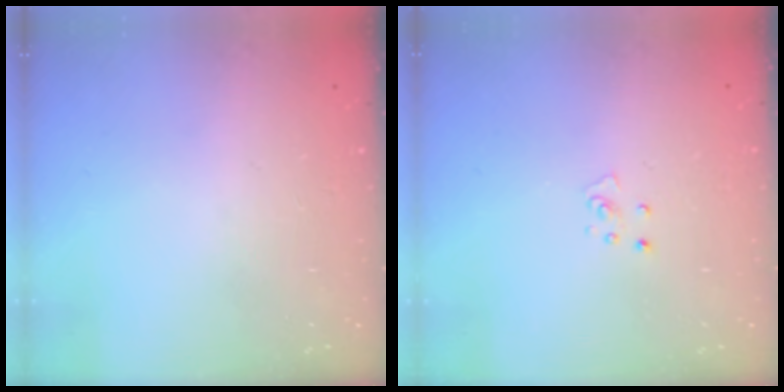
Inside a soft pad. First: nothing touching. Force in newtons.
{"total": 3.3, "press": 3.3, "slide": 0.3}